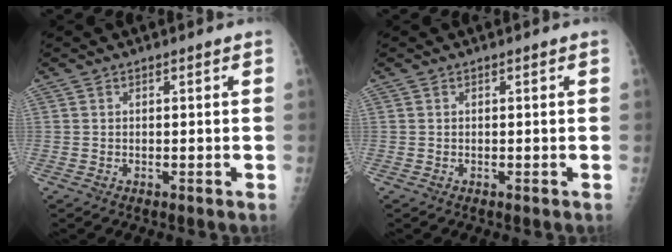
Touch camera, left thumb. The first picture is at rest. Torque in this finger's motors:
{"motor_torque": [0.00, 0.00, 0.04, -0.04, 0.00]}